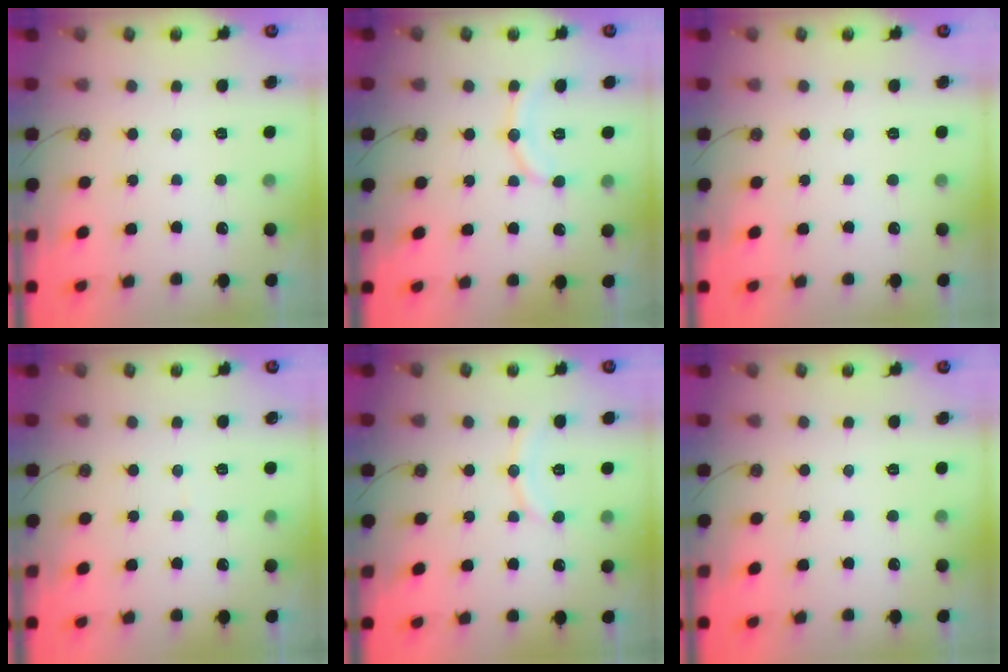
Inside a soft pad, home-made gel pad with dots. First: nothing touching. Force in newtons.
{"total": 8.8, "press": 8.7, "slide": 0.7}
{"total": 0.0}
{"total": 1.9, "press": 1.9, "slide": 0.2}
{"total": 7.0, "press": 7.0, "slide": 0.8}
{"total": 0.0}